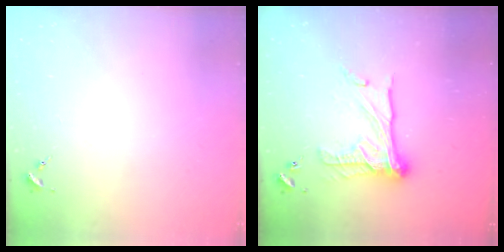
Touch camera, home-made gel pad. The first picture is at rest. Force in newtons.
{"total": 16.2, "press": 16.1, "slide": 1.5}